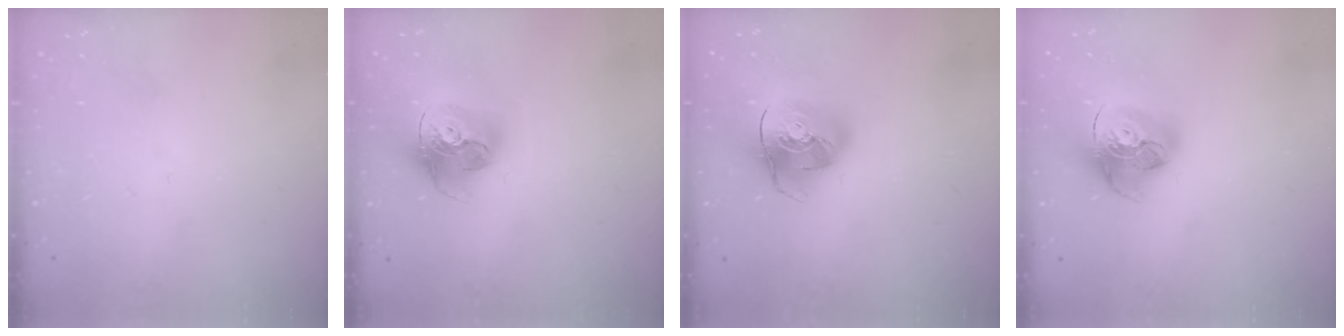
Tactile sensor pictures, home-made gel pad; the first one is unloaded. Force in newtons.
{"total": 18.6, "press": 18.5, "slide": 1.9}
{"total": 16.3, "press": 16.1, "slide": 2.4}
{"total": 16.7, "press": 16.6, "slide": 1.8}